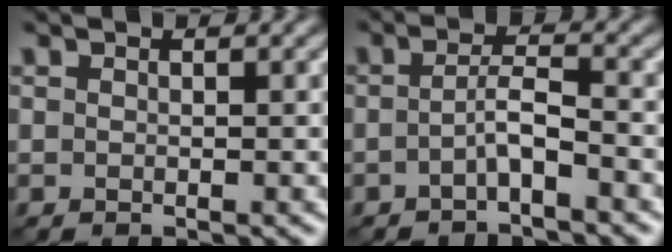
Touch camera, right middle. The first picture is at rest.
{"total": 2.2, "force": [-1.1, 0.2, 1.9], "torque": [-0.037, 0.008, -0.024]}